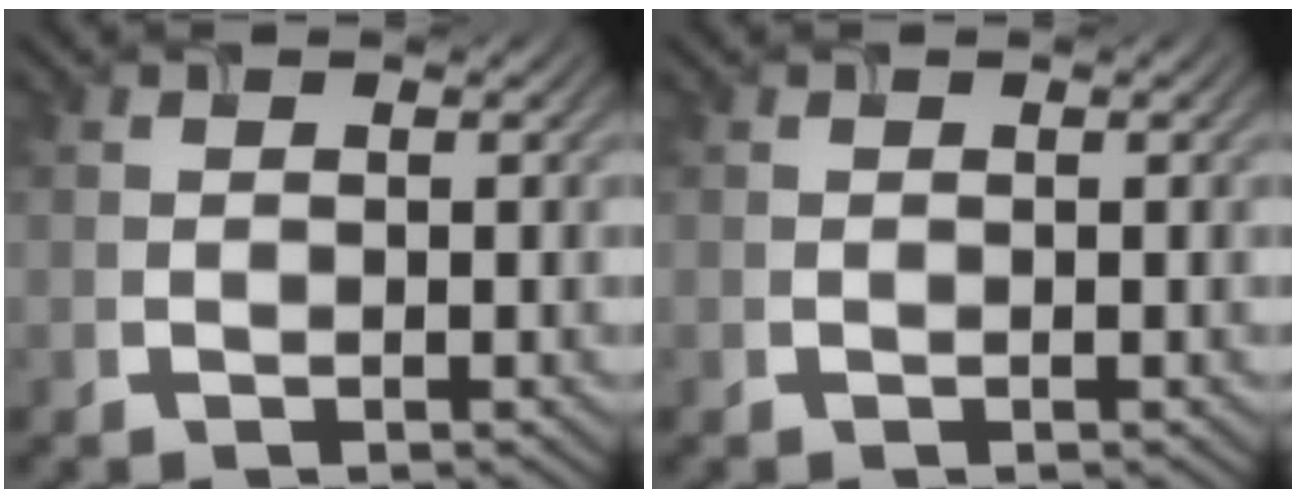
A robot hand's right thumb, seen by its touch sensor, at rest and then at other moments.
{"total": 0.0}